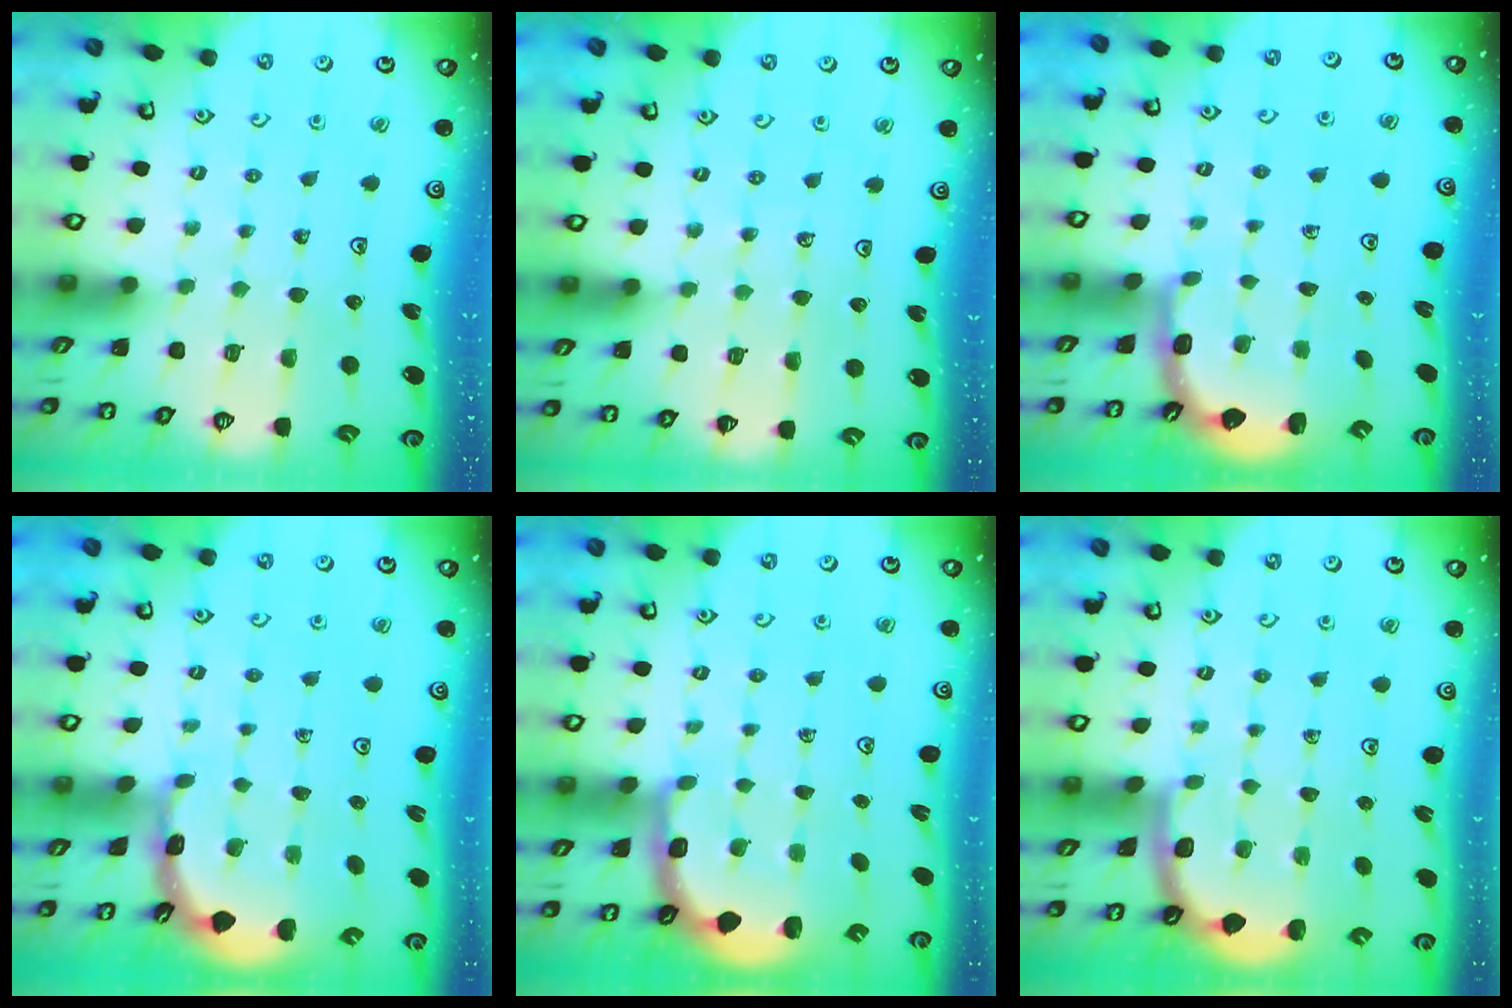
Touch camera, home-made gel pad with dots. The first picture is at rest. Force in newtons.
{"total": 5.4, "press": 5.3, "slide": 0.9}
{"total": 2.2, "press": 1.8, "slide": 1.3}
{"total": 1.8, "press": 1.8, "slide": 0.1}
{"total": 2.1, "press": 2.0, "slide": 0.6}
{"total": 1.8, "press": 1.8, "slide": 0.0}